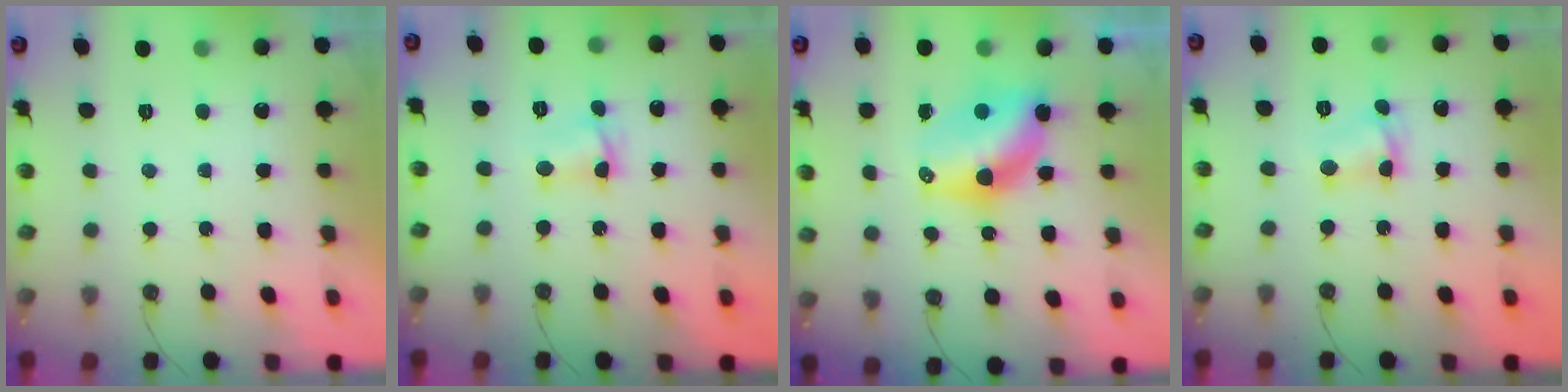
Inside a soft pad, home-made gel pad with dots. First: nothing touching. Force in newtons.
{"total": 4.0, "press": 3.2, "slide": 2.4}
{"total": 10.9, "press": 10.3, "slide": 3.6}
{"total": 3.4, "press": 3.4, "slide": 0.2}